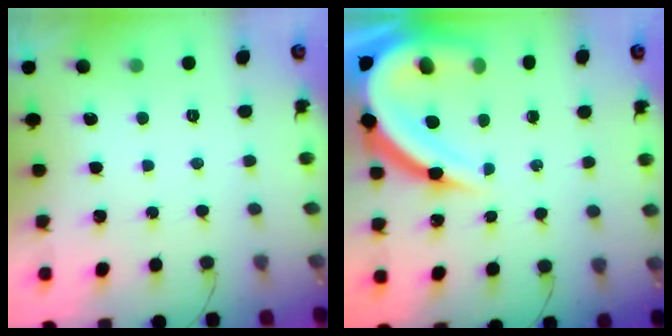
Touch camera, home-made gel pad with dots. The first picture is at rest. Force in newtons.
{"total": 20.4, "press": 20.3, "slide": 2.2}